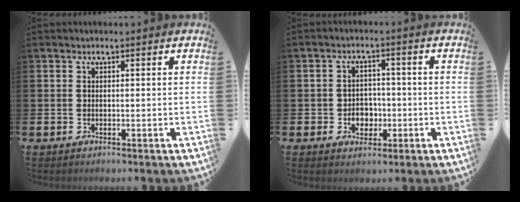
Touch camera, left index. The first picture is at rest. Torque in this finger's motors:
{"motor_torque": [0.33, -0.21, 0.03, 0.07]}